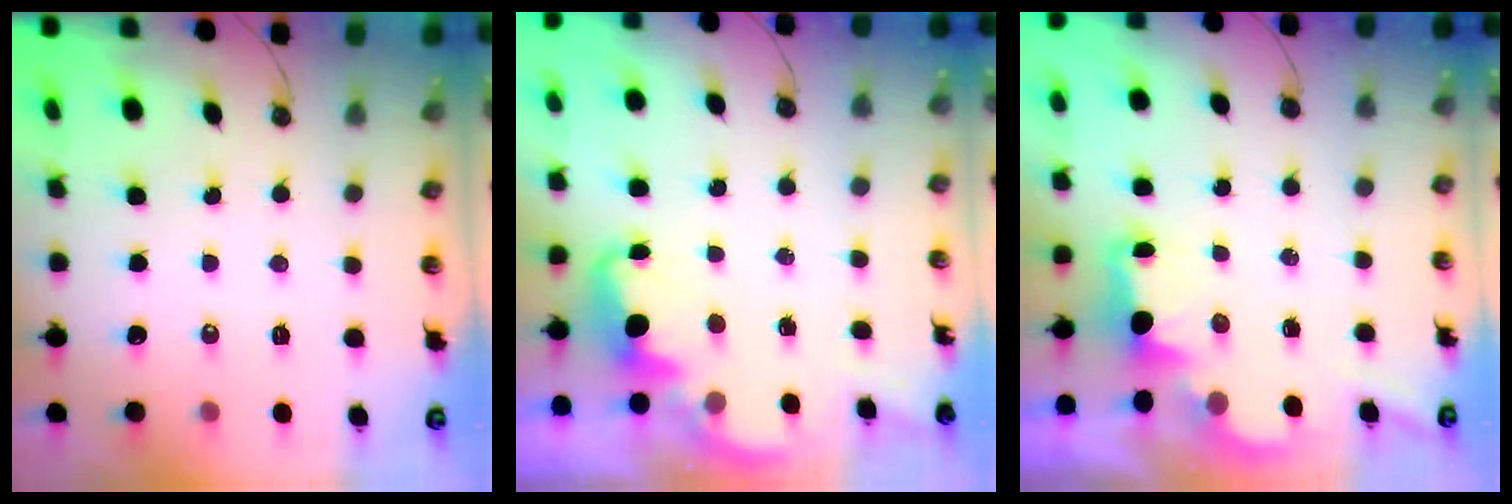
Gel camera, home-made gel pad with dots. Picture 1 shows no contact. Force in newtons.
{"total": 2.1, "press": 2.1, "slide": 0.6}
{"total": 2.1, "press": 1.9, "slide": 0.8}